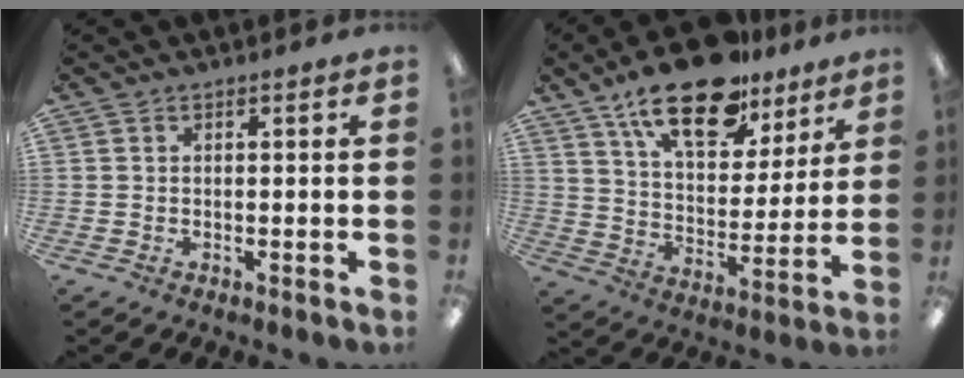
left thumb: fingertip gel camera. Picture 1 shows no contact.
{"total": 19.8, "force": [13.8, 8.9, 11.1], "torque": [-0.182, -0.070, 0.237]}